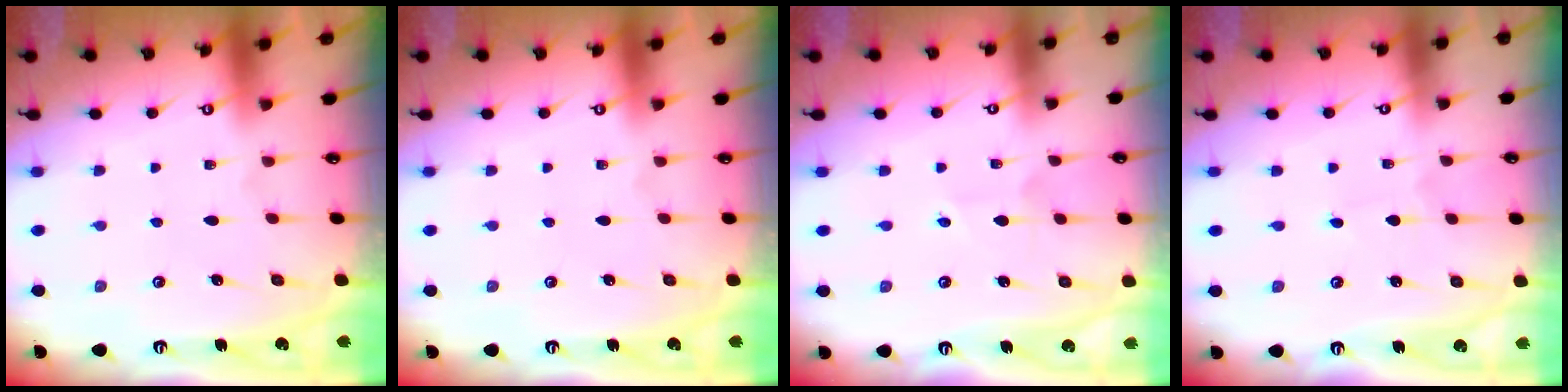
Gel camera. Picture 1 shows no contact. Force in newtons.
{"total": 0.0}
{"total": 2.8, "press": 2.8, "slide": 0.3}
{"total": 0.7, "press": 0.7, "slide": 0.0}